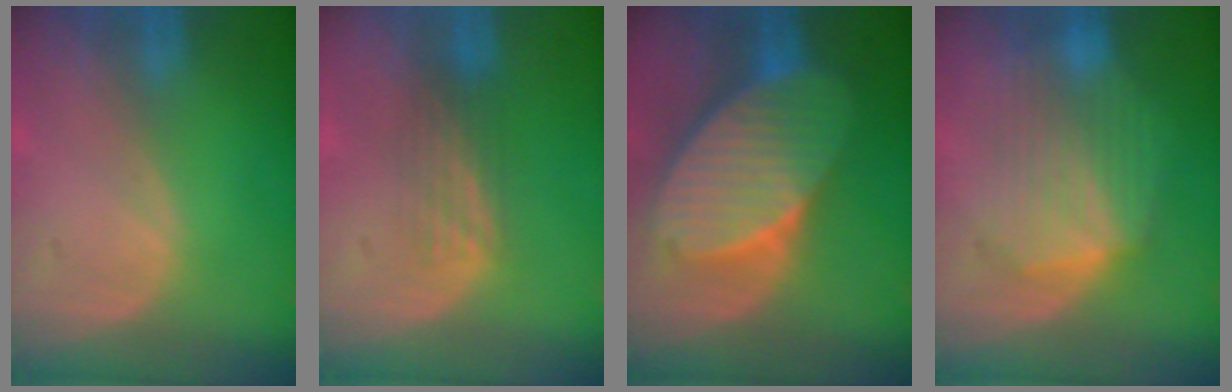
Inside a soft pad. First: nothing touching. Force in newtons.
{"total": 2.9, "press": 2.9, "slide": 0.2}
{"total": 10.9, "press": 10.9, "slide": 0.5}
{"total": 8.0, "press": 8.0, "slide": 0.3}